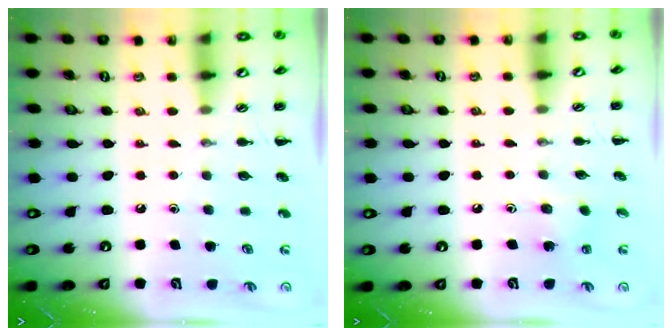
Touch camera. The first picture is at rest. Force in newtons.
{"total": 4.9, "press": 4.7, "slide": 1.4}